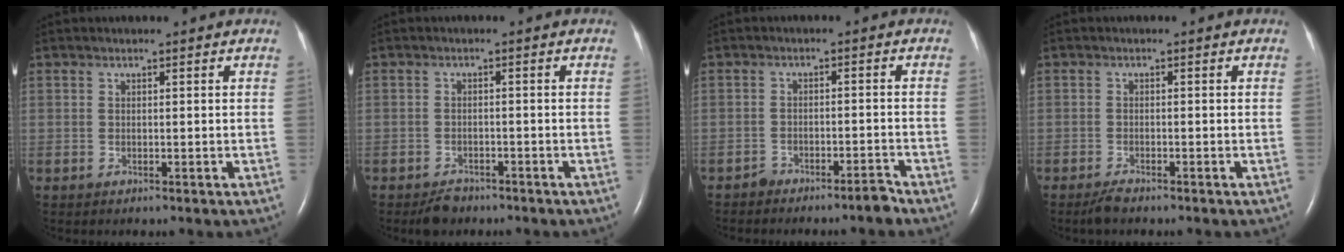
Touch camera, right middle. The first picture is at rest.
{"total": 2.7, "force": [-2.2, 1.3, 0.8], "torque": [-0.023, -0.001, -0.032]}
{"total": 2.7, "force": [-2.6, 0.1, 0.5], "torque": [-0.002, 0.001, -0.045]}
{"total": 1.6, "force": [-1.4, 0.2, 0.8], "torque": [-0.028, -0.006, -0.026]}